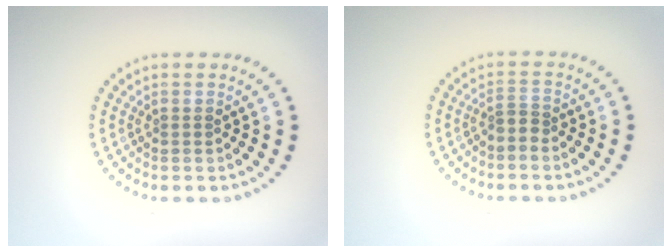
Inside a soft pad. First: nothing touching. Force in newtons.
{"total": 1.3, "press": 0.8, "slide": 0.9}